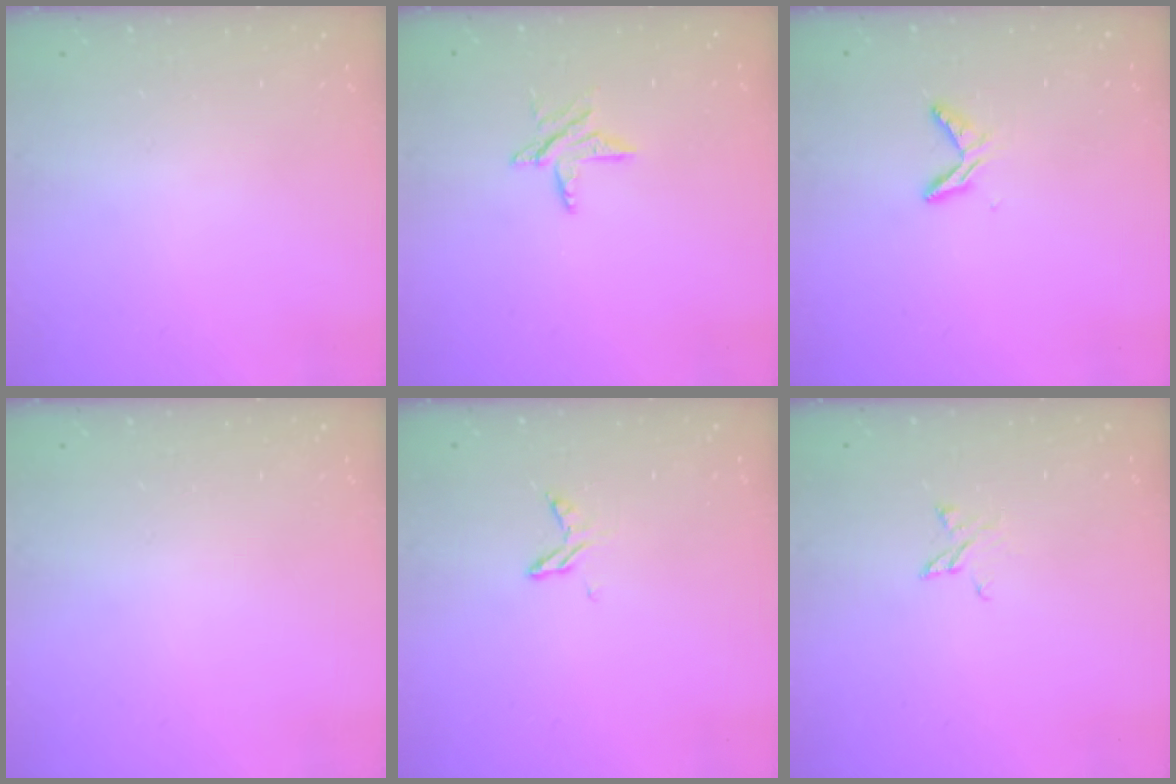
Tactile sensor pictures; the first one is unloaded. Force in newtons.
{"total": 6.6, "press": 6.6, "slide": 0.3}
{"total": 6.6, "press": 6.6, "slide": 0.5}
{"total": 0.0}
{"total": 5.4, "press": 5.4, "slide": 0.5}
{"total": 3.9, "press": 3.8, "slide": 0.4}